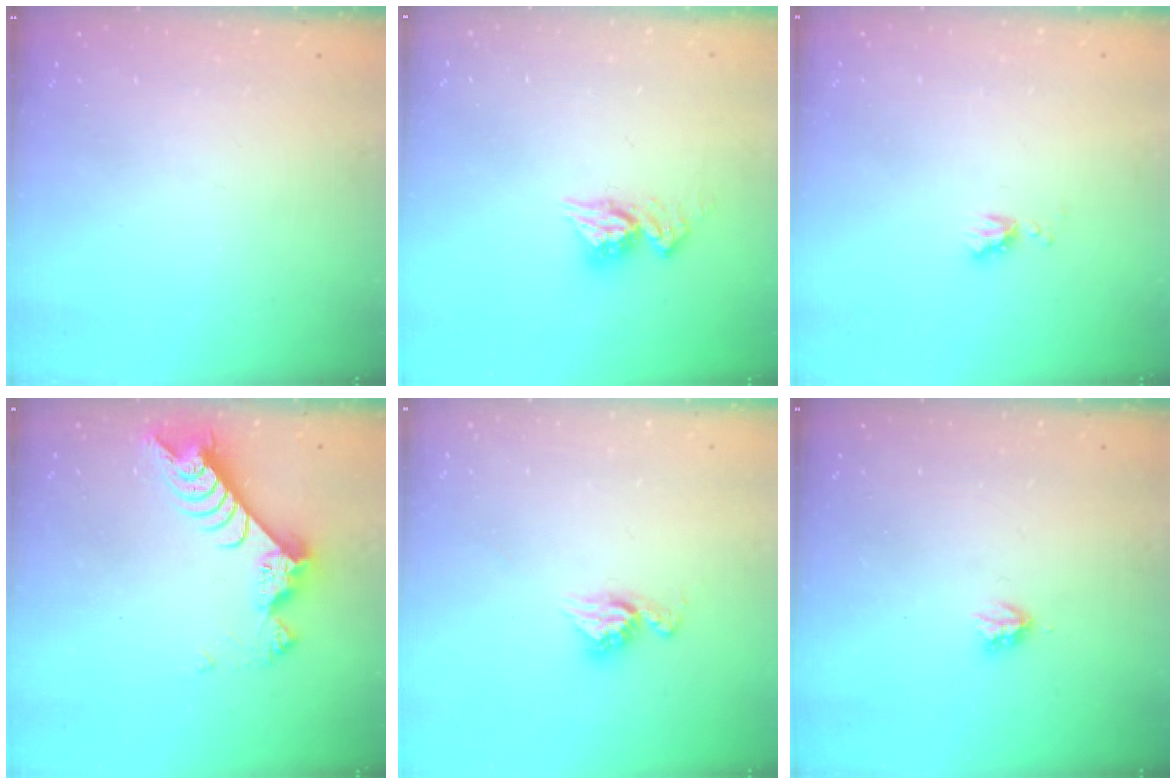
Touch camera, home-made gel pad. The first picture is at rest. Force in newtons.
{"total": 8.3, "press": 8.3, "slide": 0.8}
{"total": 4.3, "press": 4.2, "slide": 0.7}
{"total": 9.5, "press": 9.4, "slide": 1.0}
{"total": 9.0, "press": 8.9, "slide": 0.7}
{"total": 2.9, "press": 2.9, "slide": 0.5}